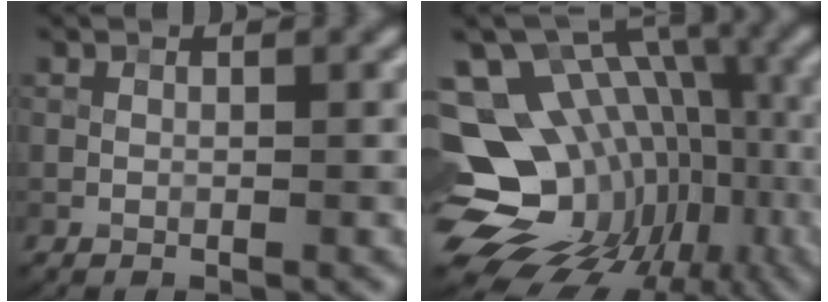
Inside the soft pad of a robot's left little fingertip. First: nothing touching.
{"total": 17.3, "force": [-3.2, 13.0, 10.9], "torque": [-0.173, 0.007, -0.020]}